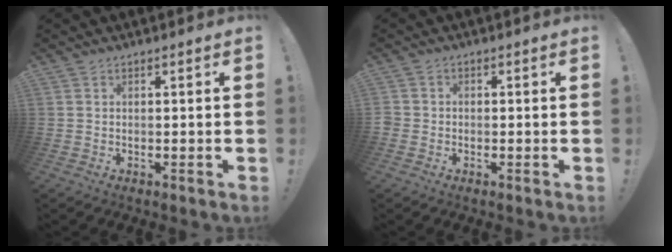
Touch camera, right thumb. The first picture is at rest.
{"total": 1.7, "force": [-0.9, 1.3, 0.6], "torque": [-0.014, 0.008, -0.015]}